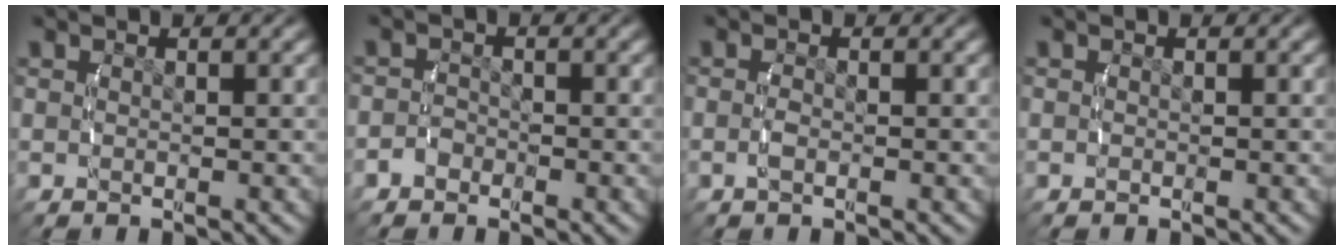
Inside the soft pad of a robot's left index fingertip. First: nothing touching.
{"total": 1.5, "force": [-1.2, 0.8, 0.0], "torque": [0.000, -0.006, -0.023]}
{"total": 0.9, "force": [-0.6, 0.2, 0.7], "torque": [-0.019, -0.004, -0.010]}
{"total": 0.0}